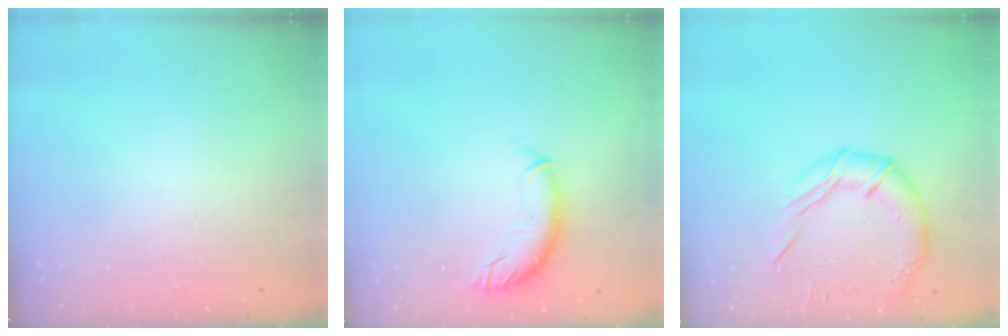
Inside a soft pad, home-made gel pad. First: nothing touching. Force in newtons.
{"total": 9.9, "press": 9.8, "slide": 1.6}
{"total": 12.5, "press": 12.4, "slide": 0.7}